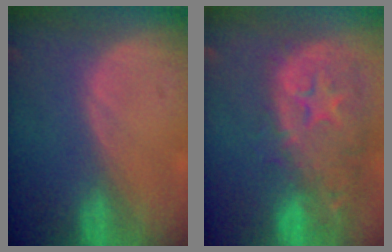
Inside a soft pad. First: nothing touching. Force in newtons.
{"total": 14.1, "press": 11.4, "slide": 8.4}